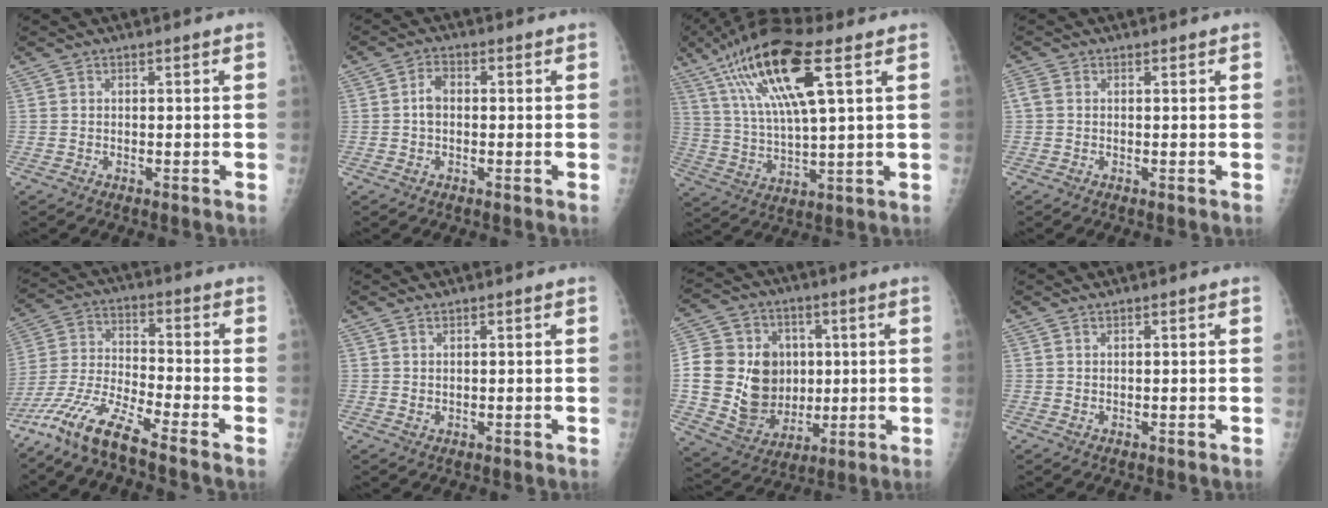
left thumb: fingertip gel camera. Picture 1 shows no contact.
{"total": 3.3, "force": [-0.1, 2.2, 2.4], "torque": [-0.041, 0.010, -0.009]}
{"total": 18.1, "force": [8.2, 4.4, 15.6], "torque": [-0.306, -0.011, 0.151]}
{"total": 1.5, "force": [0.4, 1.1, 0.9], "torque": [-0.025, 0.000, 0.005]}
{"total": 11.3, "force": [-8.9, 0.9, 6.9], "torque": [-0.159, 0.033, -0.183]}
{"total": 1.0, "force": [0.7, 0.4, 0.6], "torque": [-0.006, -0.005, 0.013]}
{"total": 18.8, "force": [0.4, 15.6, 10.5], "torque": [-0.158, 0.005, 0.025]}
{"total": 0.5, "force": [0.4, 0.2, 0.3], "torque": [-0.005, -0.001, 0.009]}